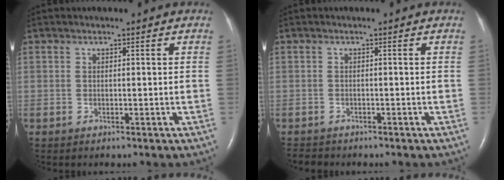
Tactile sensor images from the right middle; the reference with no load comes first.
{"total": 1.8, "force": [-1.8, 0.3, 0.0], "torque": [-0.003, -0.009, -0.028]}